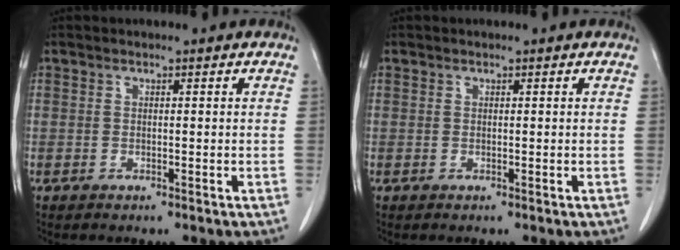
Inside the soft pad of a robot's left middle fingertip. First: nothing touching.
{"total": 0.0}